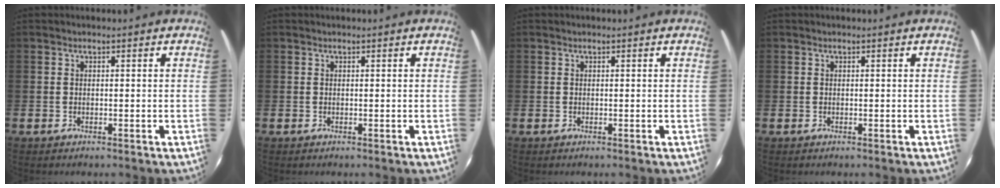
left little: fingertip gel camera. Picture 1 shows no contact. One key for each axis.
{"total": 0.0}
{"total": 0.0}
{"total": 0.0}